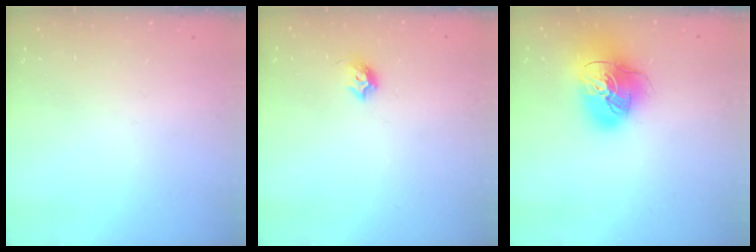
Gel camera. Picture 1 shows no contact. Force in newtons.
{"total": 6.8, "press": 6.8, "slide": 1.0}
{"total": 19.6, "press": 19.4, "slide": 2.7}